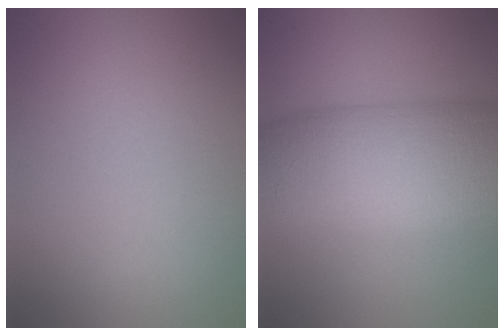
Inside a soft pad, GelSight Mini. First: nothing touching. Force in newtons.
{"total": 12.3, "press": 12.3, "slide": 0.4}